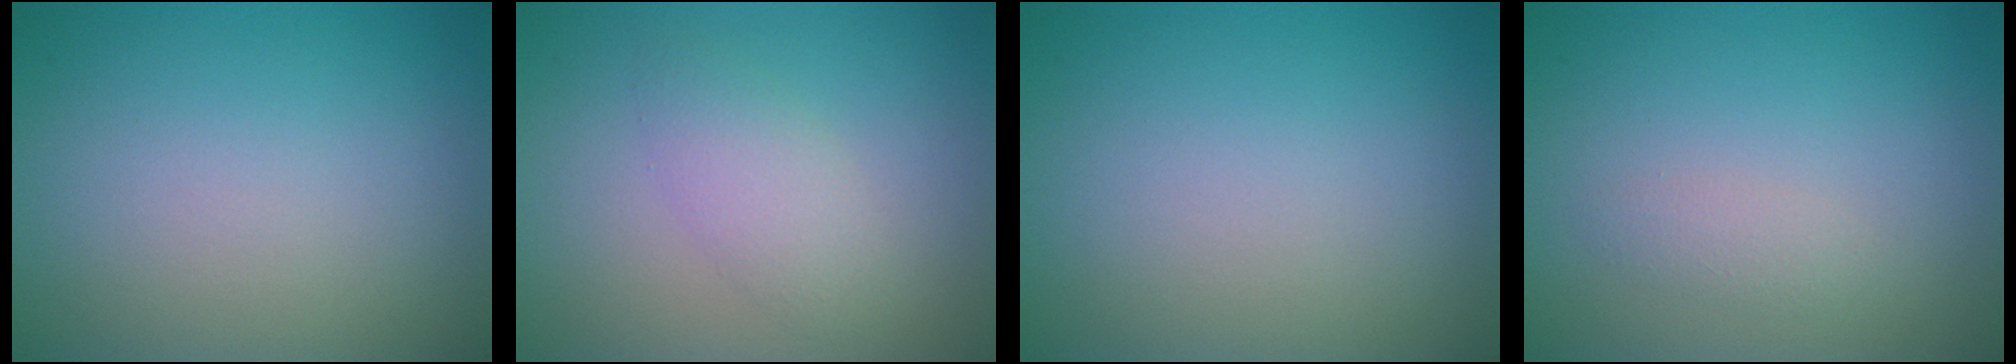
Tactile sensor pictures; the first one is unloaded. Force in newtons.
{"total": 2.4, "press": 2.4, "slide": 0.2}
{"total": 0.0}
{"total": 1.1, "press": 1.1, "slide": 0.1}